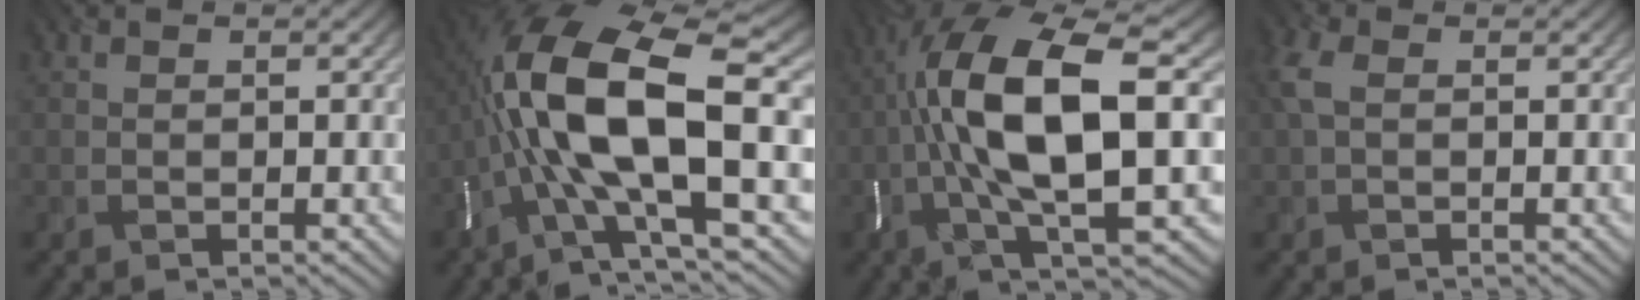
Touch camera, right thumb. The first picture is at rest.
{"total": 17.8, "force": [-0.6, 6.8, 16.5], "torque": [-0.329, 0.032, -0.024]}
{"total": 16.1, "force": [0.0, 5.4, 15.1], "torque": [-0.298, 0.020, -0.004]}
{"total": 2.2, "force": [0.3, 1.2, 1.8], "torque": [-0.052, 0.004, 0.004]}